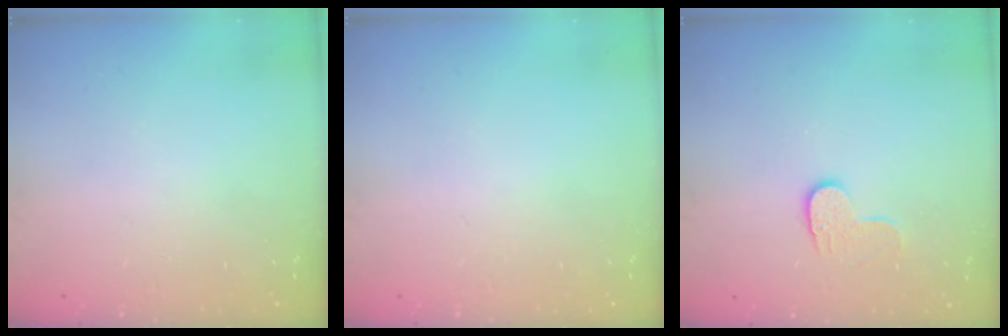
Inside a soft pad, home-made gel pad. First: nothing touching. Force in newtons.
{"total": 0.0}
{"total": 5.7, "press": 5.7, "slide": 0.5}